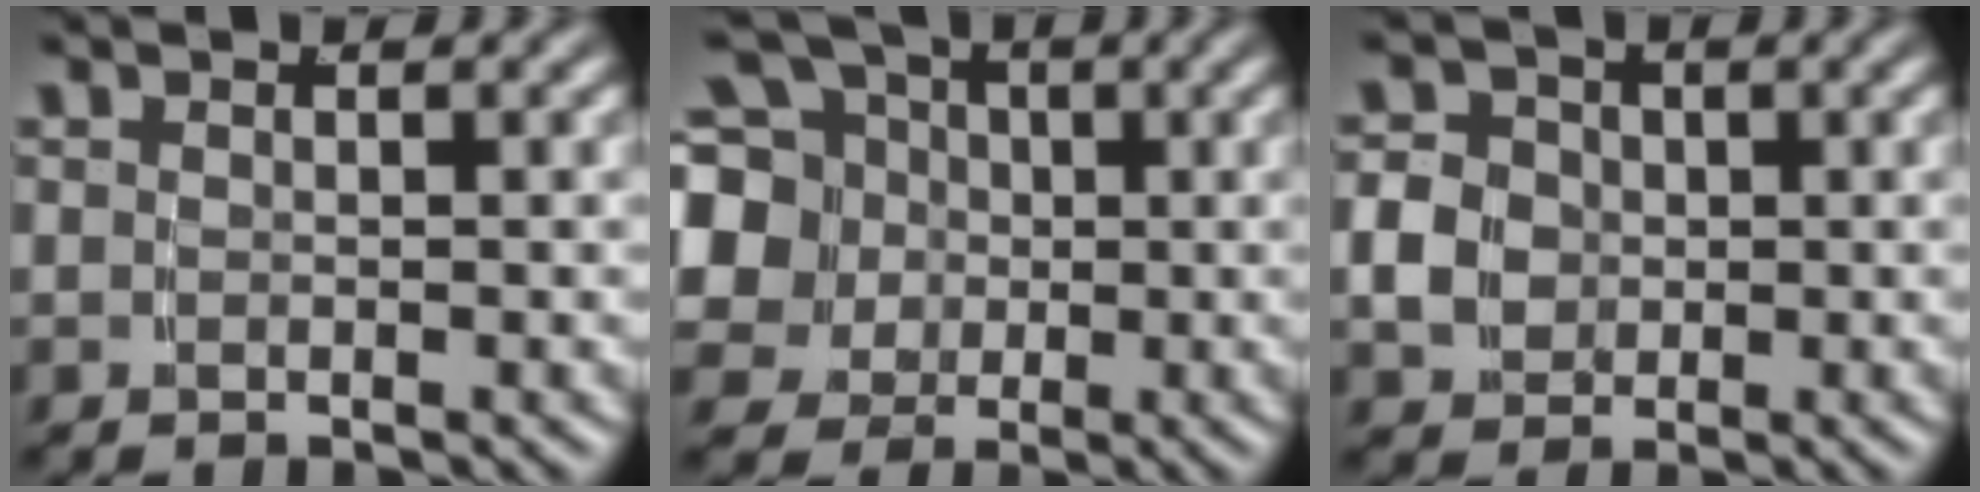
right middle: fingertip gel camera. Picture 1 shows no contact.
{"total": 9.8, "force": [0.1, 8.6, 4.6], "torque": [-0.105, -0.030, -0.001]}
{"total": 6.1, "force": [-0.2, 5.4, 2.7], "torque": [-0.053, -0.010, -0.005]}